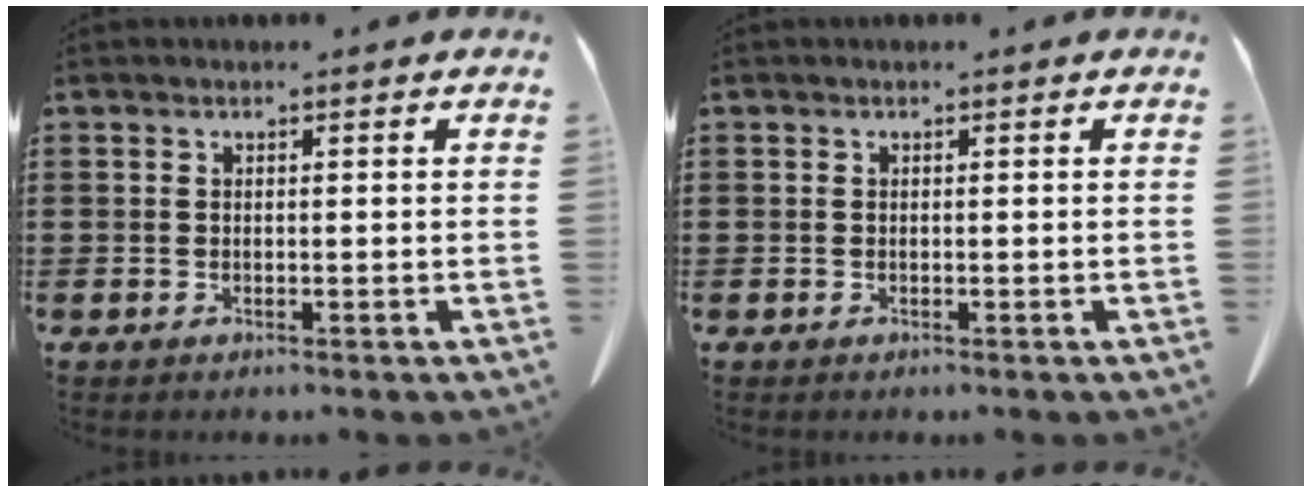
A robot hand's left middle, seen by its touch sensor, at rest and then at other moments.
{"total": 0.0}